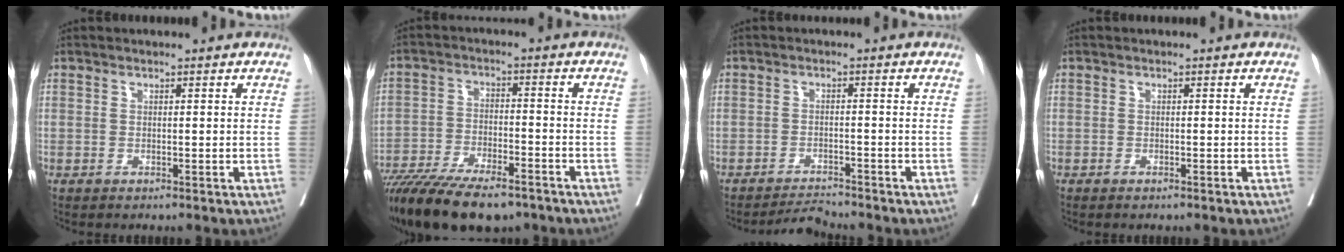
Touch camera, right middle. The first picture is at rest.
{"total": 18.2, "force": [-14.2, 5.1, 10.2], "torque": [-0.191, -0.028, -0.230]}
{"total": 2.8, "force": [-2.7, -0.7, -0.4], "torque": [0.006, -0.014, -0.044]}
{"total": 0.5, "force": [-0.4, -0.1, 0.3], "torque": [-0.011, -0.003, -0.007]}